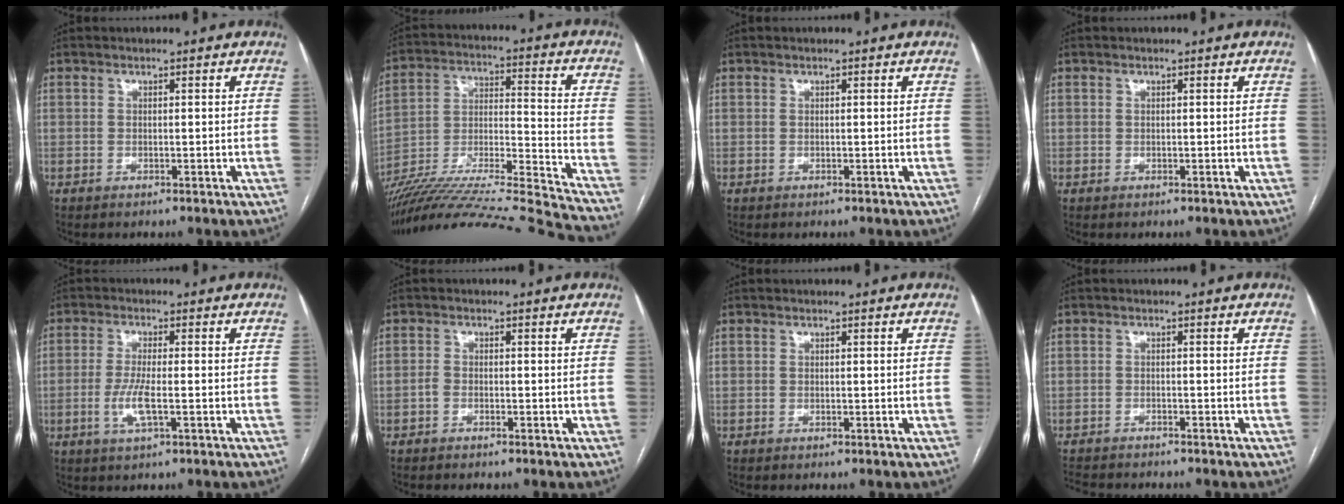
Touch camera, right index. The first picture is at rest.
{"total": 30.6, "force": [-28.2, -1.5, 11.9], "torque": [-0.169, -0.039, -0.433]}
{"total": 0.0}
{"total": 0.0}
{"total": 4.8, "force": [-1.2, 0.7, 4.6], "torque": [-0.098, -0.007, -0.023]}
{"total": 1.0, "force": [-0.8, 0.4, 0.5], "torque": [-0.011, 0.002, -0.015]}
{"total": 0.0}
{"total": 6.8, "force": [-6.2, 1.3, 2.3], "torque": [-0.031, -0.006, -0.094]}